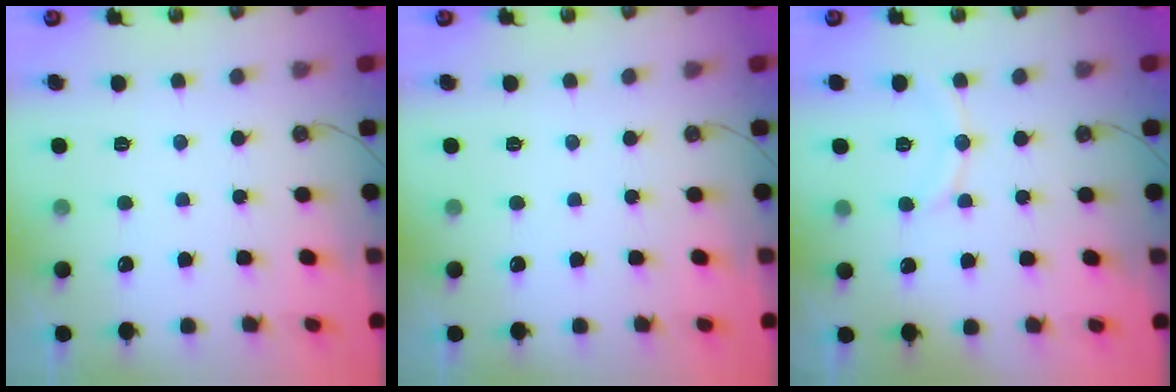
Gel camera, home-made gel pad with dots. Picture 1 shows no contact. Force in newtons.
{"total": 0.0}
{"total": 6.7, "press": 6.7, "slide": 0.7}